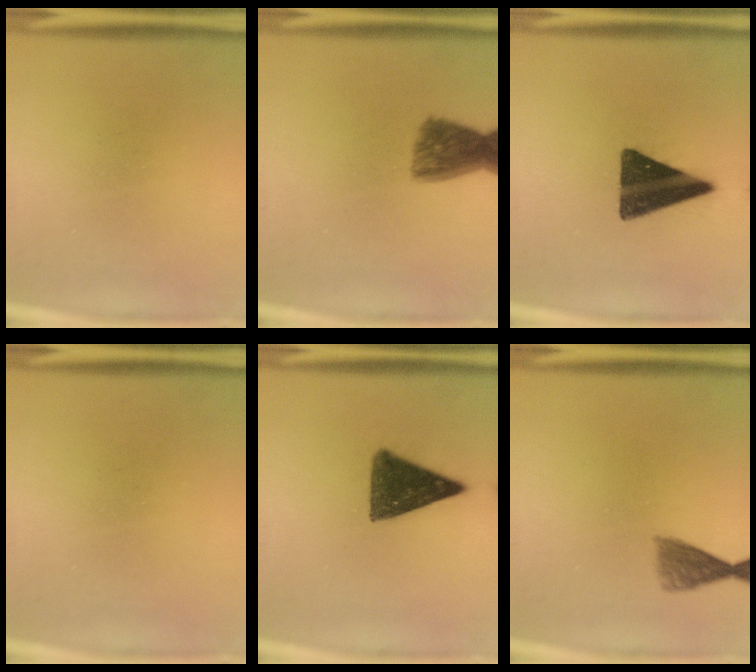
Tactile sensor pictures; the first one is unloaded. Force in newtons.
{"total": 7.8}
{"total": 15.4}
{"total": 0.0}
{"total": 12.2}
{"total": 3.1}